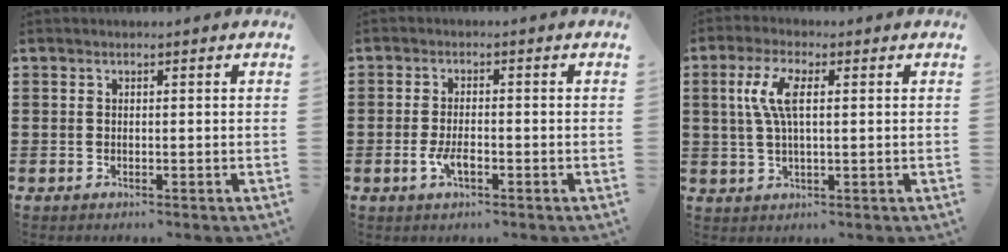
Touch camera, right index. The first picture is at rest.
{"total": 3.4, "force": [-1.3, 1.2, 2.9], "torque": [-0.056, 0.000, -0.023]}
{"total": 6.2, "force": [1.2, 2.0, 5.7], "torque": [-0.127, 0.003, 0.014]}